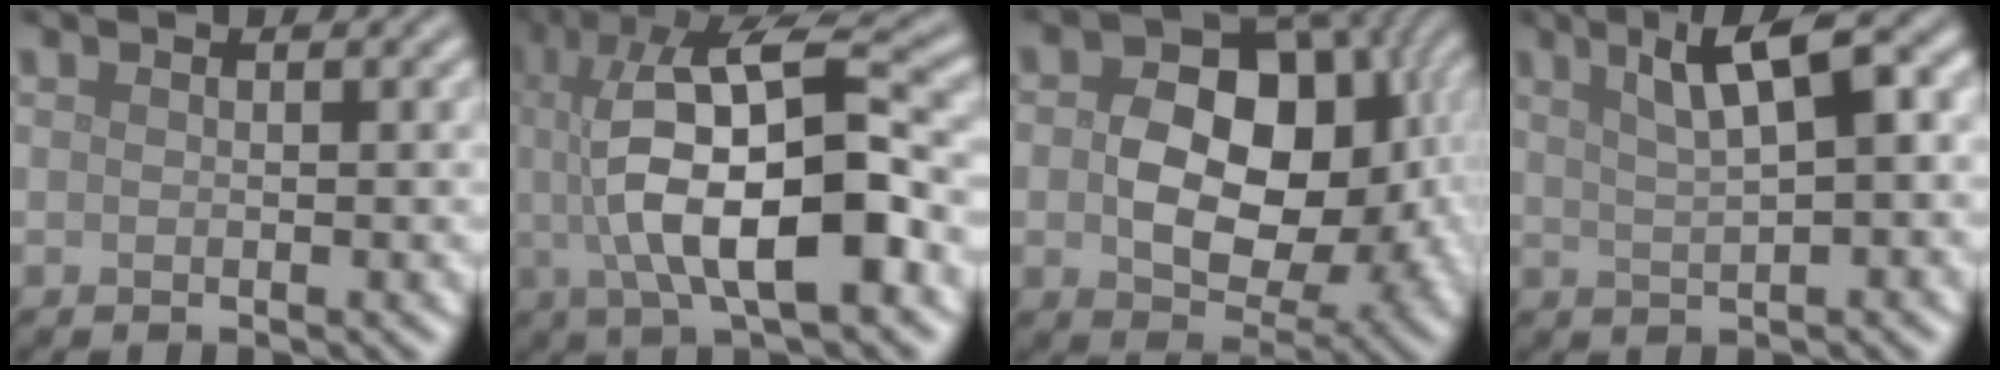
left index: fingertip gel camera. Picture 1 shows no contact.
{"total": 12.4, "force": [-0.2, 4.2, 11.6], "torque": [-0.196, 0.004, -0.005]}
{"total": 12.3, "force": [0.4, 8.5, 8.9], "torque": [-0.130, -0.004, 0.013]}
{"total": 7.6, "force": [2.9, 2.1, 6.7], "torque": [-0.101, 0.019, 0.048]}